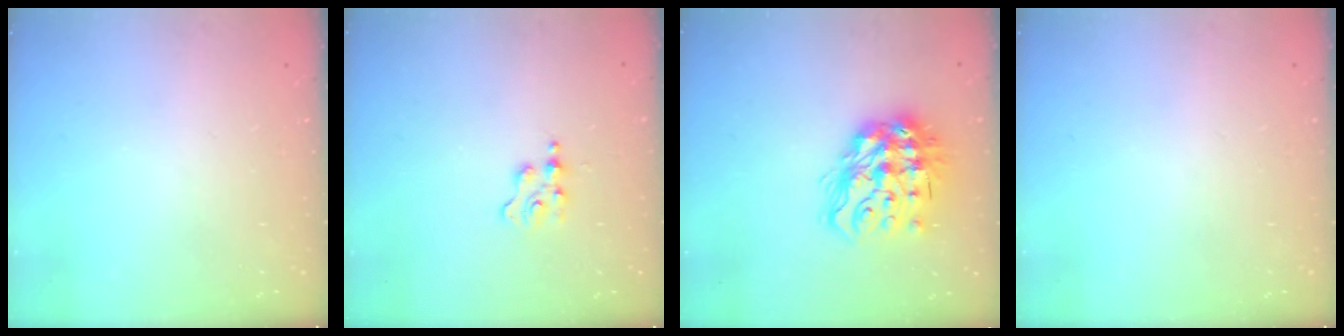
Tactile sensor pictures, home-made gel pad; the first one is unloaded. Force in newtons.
{"total": 2.5, "press": 2.5, "slide": 0.3}
{"total": 17.4, "press": 17.4, "slide": 1.5}
{"total": 0.0}